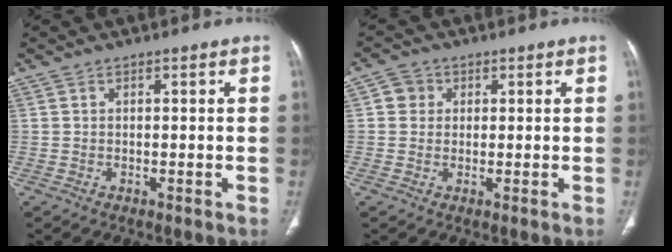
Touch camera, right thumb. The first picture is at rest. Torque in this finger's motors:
{"motor_torque": [0.55, 0.29, 0.10, -0.32, 0.12]}